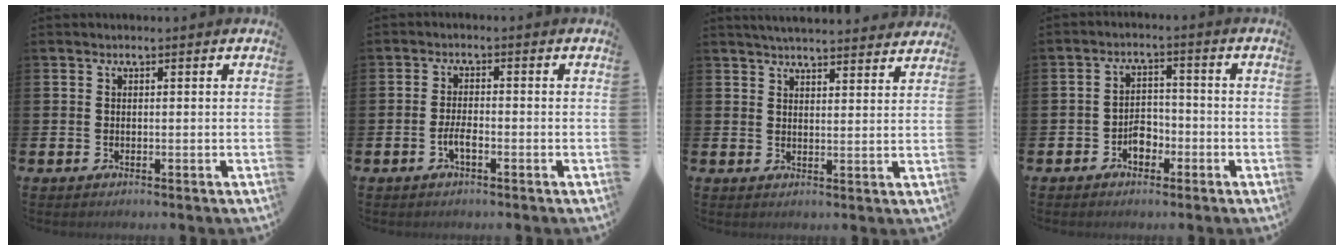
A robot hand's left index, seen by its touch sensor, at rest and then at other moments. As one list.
[{"total": 2.4, "force": [-1.0, 0.8, 2.0], "torque": [-0.033, 0.002, -0.021]}, {"total": 4.3, "force": [4.2, 0.1, 0.4], "torque": [-0.017, -0.024, 0.077]}, {"total": 3.2, "force": [-1.9, 2.1, 1.5], "torque": [-0.028, 0.006, -0.041]}]